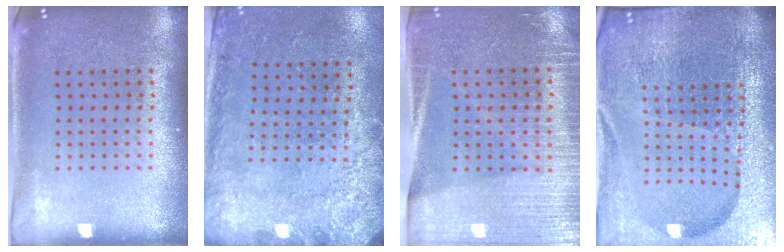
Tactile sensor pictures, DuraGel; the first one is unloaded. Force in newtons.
{"total": 2.7, "press": 2.1, "slide": 1.6}
{"total": 3.3, "press": 3.0, "slide": 1.4}
{"total": 6.9, "press": 6.0, "slide": 3.5}